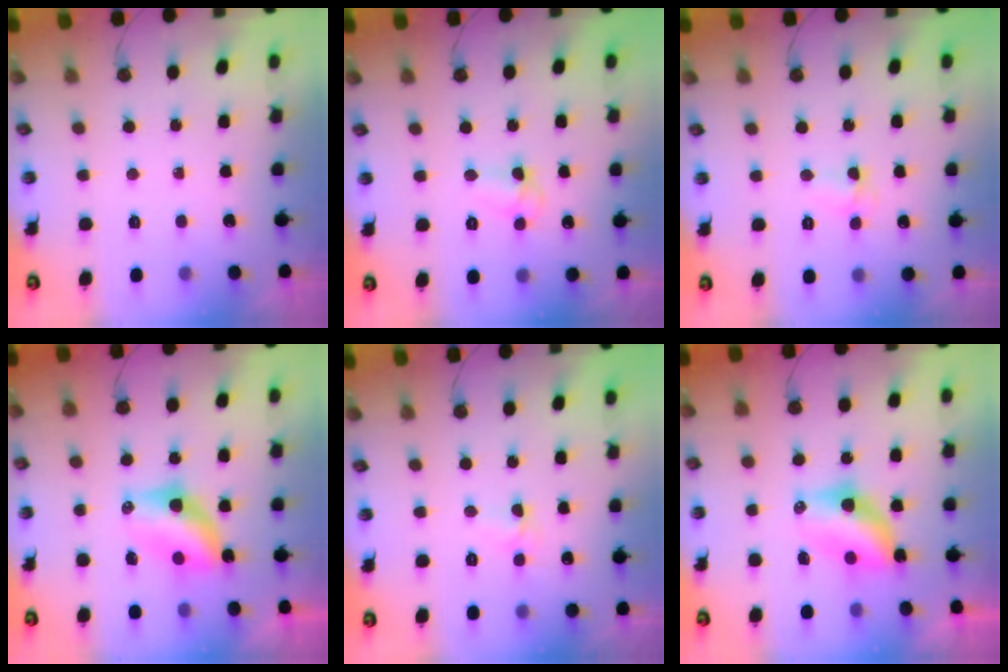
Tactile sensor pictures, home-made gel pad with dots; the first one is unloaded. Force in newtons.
{"total": 6.7, "press": 6.7, "slide": 0.7}
{"total": 3.5, "press": 3.5, "slide": 0.6}
{"total": 6.7, "press": 6.6, "slide": 0.7}
{"total": 3.8, "press": 3.8, "slide": 0.5}
{"total": 6.8, "press": 6.8, "slide": 0.1}